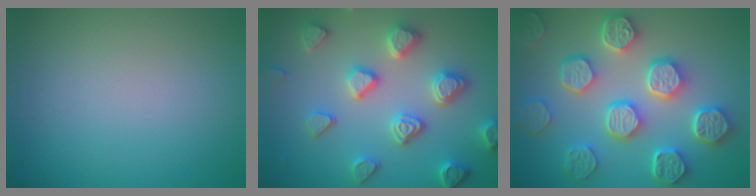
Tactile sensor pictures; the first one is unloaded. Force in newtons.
{"total": 4.8, "press": 4.6, "slide": 1.2}
{"total": 8.1, "press": 6.5, "slide": 4.8}